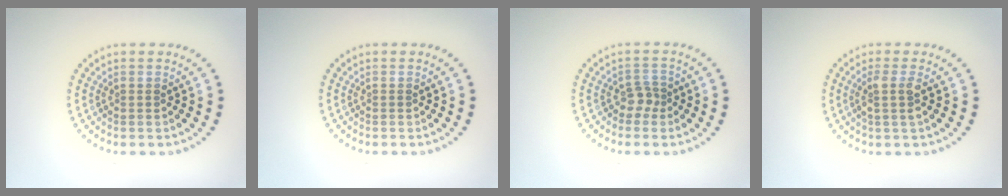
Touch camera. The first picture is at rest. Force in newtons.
{"total": 0.0}
{"total": 1.4, "press": 1.0, "slide": 0.9}
{"total": 1.9, "press": 1.5, "slide": 1.1}